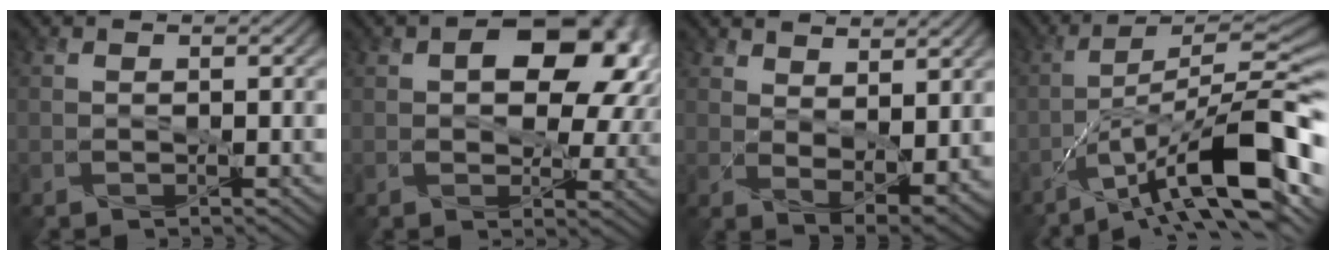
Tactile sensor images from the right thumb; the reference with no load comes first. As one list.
[{"total": 12.3, "force": [2.8, 7.7, 9.1], "torque": [-0.111, -0.003, 0.050]}, {"total": 7.4, "force": [4.3, 3.6, 4.9], "torque": [-0.099, -0.009, 0.086]}, {"total": 15.5, "force": [-8.1, 4.0, 12.6], "torque": [-0.195, 0.012, -0.138]}]